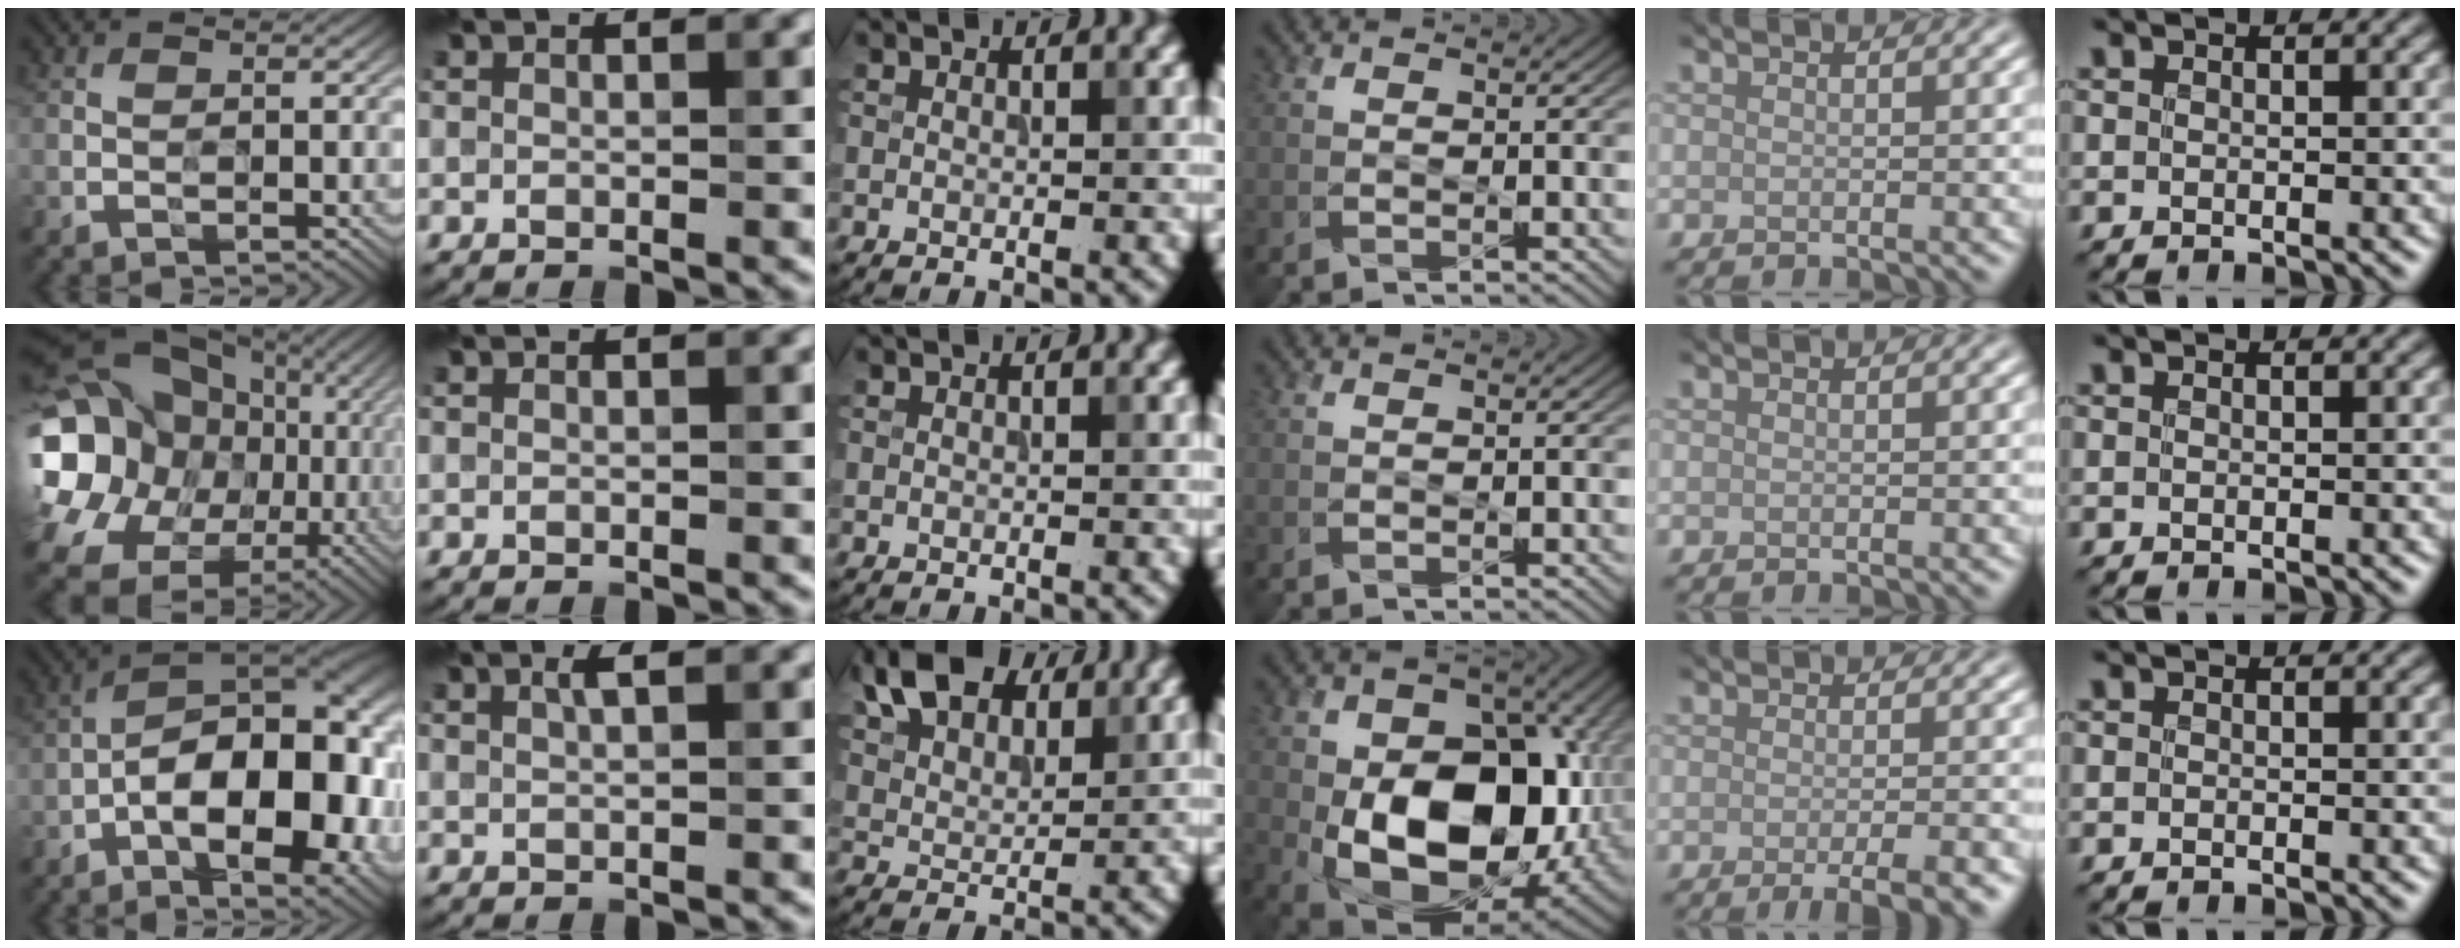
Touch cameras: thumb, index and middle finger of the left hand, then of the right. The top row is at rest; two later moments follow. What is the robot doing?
{"motion": "wipe", "object": "bowl"}